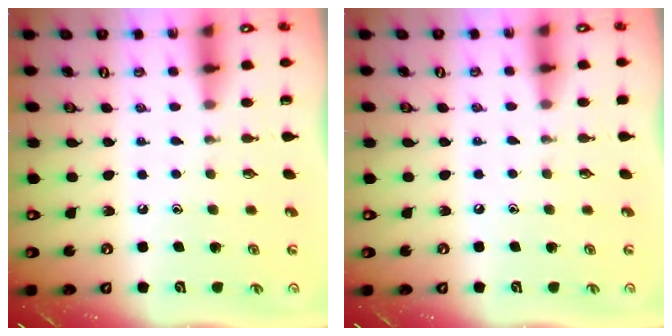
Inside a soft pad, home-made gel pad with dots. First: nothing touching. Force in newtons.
{"total": 0.9, "press": 0.9, "slide": 0.2}